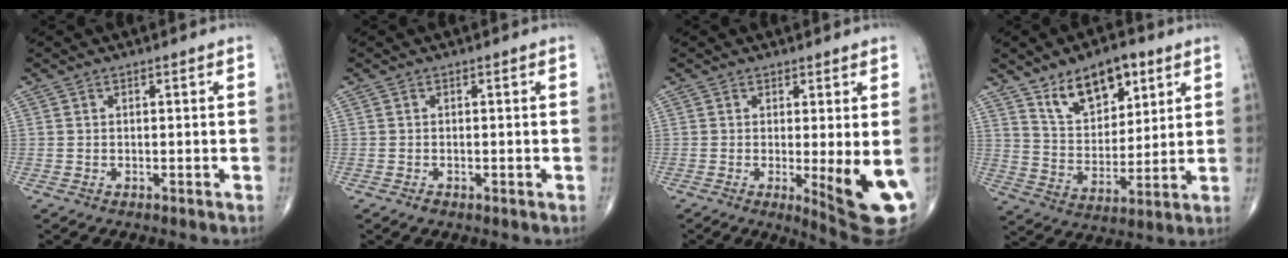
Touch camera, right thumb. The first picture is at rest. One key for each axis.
{"total": 0.8, "fx": -0.4, "fy": 0.5, "fz": 0.5, "tx": -0.009, "ty": -0.001, "tz": -0.007}
{"total": 10.1, "fx": -1.7, "fy": 2.2, "fz": 9.7, "tx": -0.125, "ty": -0.024, "tz": -0.016}
{"total": 13.9, "fx": 7.9, "fy": 7.3, "fz": 8.7, "tx": -0.107, "ty": -0.043, "tz": 0.142}